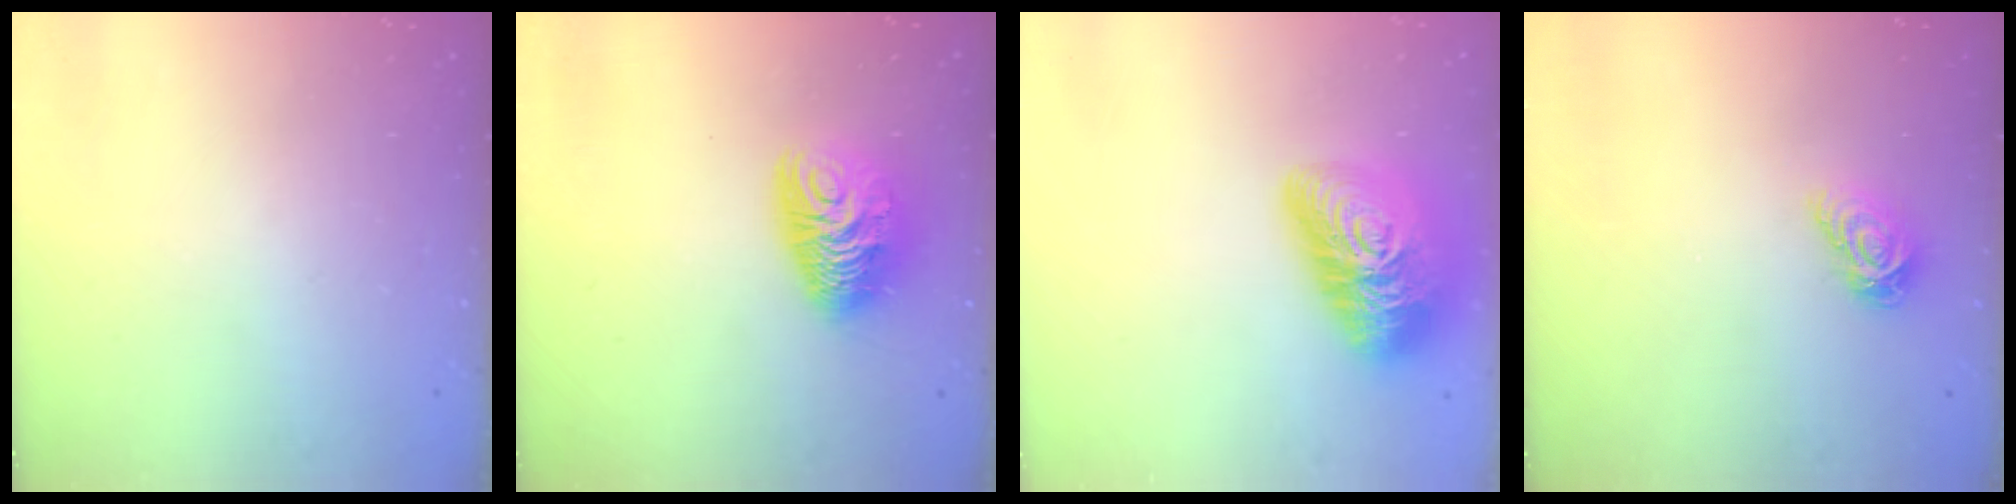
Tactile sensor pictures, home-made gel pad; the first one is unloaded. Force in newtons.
{"total": 10.9, "press": 10.8, "slide": 1.2}
{"total": 23.0, "press": 23.0, "slide": 1.5}
{"total": 6.4, "press": 6.4, "slide": 0.2}